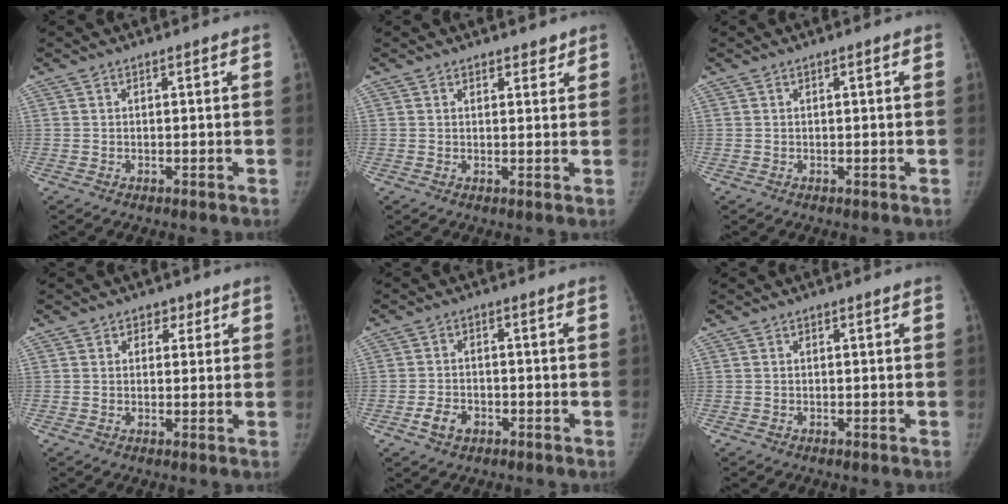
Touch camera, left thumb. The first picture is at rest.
{"total": 2.2, "force": [1.7, 1.2, 0.6], "torque": [0.011, -0.010, 0.020]}
{"total": 0.0}
{"total": 2.7, "force": [1.3, 2.3, 0.5], "torque": [0.021, -0.003, 0.011]}
{"total": 4.2, "force": [-2.1, 2.9, 2.2], "torque": [-0.036, 0.015, -0.036]}
{"total": 0.0}